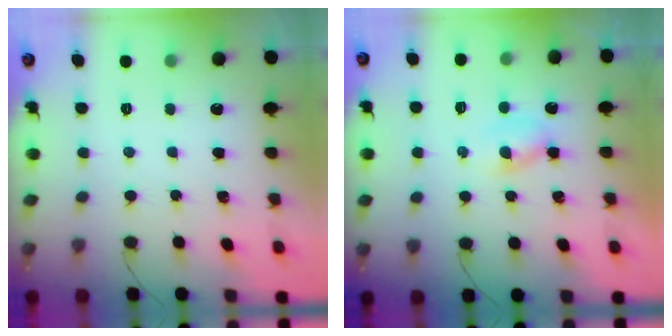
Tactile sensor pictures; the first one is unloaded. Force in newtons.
{"total": 1.9, "press": 1.7, "slide": 0.9}